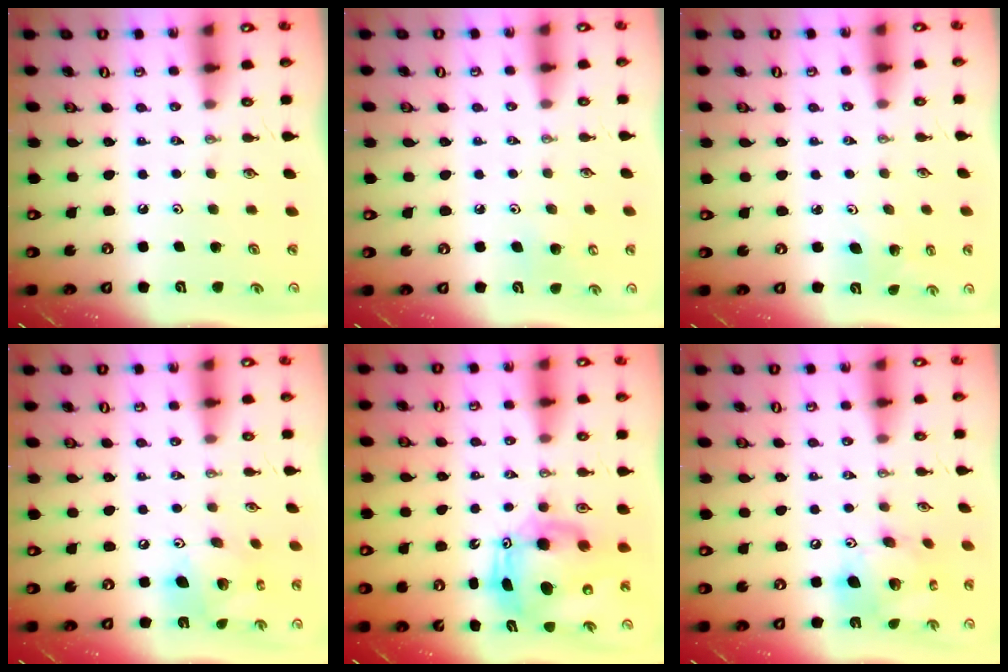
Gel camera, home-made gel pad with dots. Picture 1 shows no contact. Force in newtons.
{"total": 6.4, "press": 6.3, "slide": 0.9}
{"total": 4.1, "press": 3.5, "slide": 2.0}
{"total": 12.5, "press": 12.5, "slide": 1.0}
{"total": 10.9, "press": 10.8, "slide": 2.0}
{"total": 16.1, "press": 16.0, "slide": 2.1}